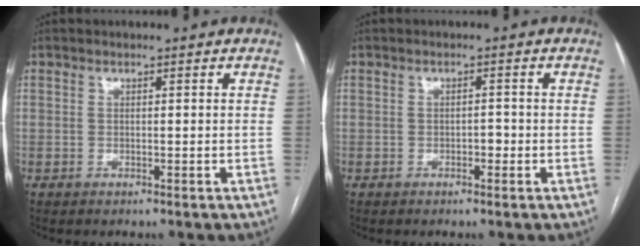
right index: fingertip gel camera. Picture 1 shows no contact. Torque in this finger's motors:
{"motor_torque": [0.46, 0.20, 0.05, 0.01]}